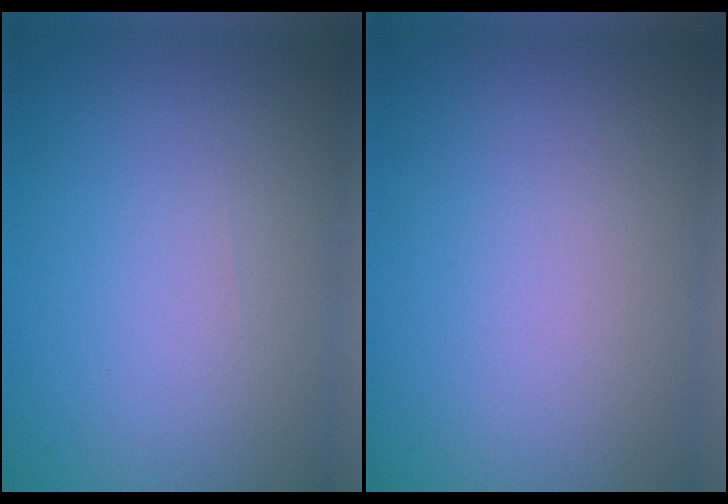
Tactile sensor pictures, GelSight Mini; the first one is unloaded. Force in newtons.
{"total": 0.0}